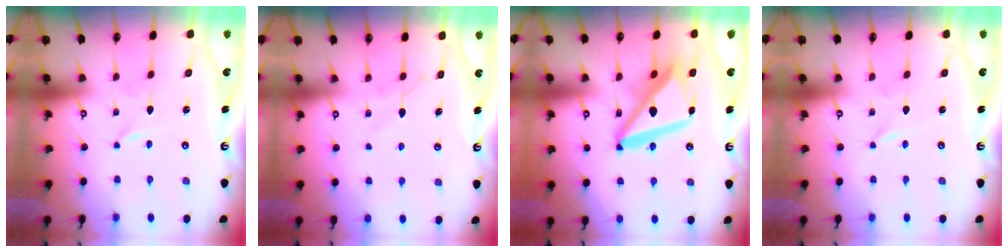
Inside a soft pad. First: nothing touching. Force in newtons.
{"total": 5.8, "press": 5.8, "slide": 0.7}
{"total": 15.7, "press": 15.6, "slide": 1.2}
{"total": 0.0}